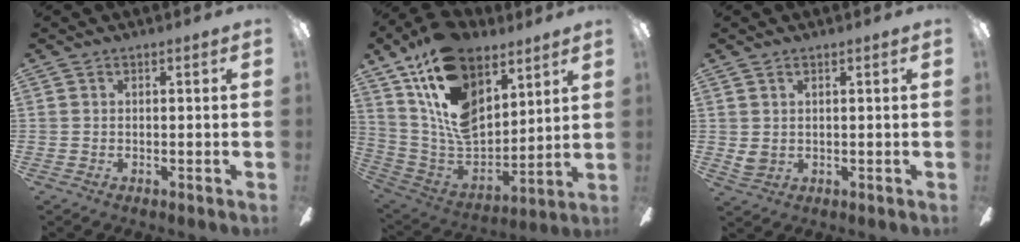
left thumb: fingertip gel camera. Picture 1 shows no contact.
{"total": 20.7, "force": [11.3, 12.3, 12.2], "torque": [-0.242, -0.062, 0.207]}
{"total": 2.3, "force": [1.1, 1.6, 1.3], "torque": [-0.026, 0.004, 0.020]}